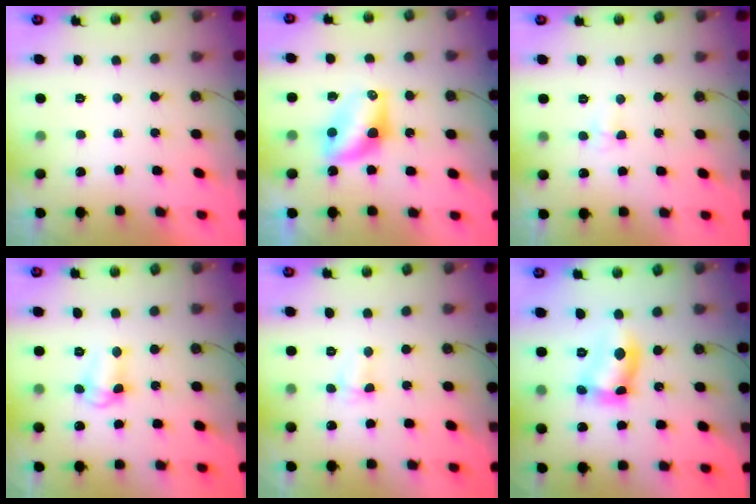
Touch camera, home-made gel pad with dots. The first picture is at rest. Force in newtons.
{"total": 7.8, "press": 7.7, "slide": 0.4}
{"total": 3.6, "press": 3.6, "slide": 0.6}
{"total": 7.1, "press": 6.4, "slide": 3.2}
{"total": 3.1, "press": 2.9, "slide": 1.0}
{"total": 12.3, "press": 12.3, "slide": 0.7}